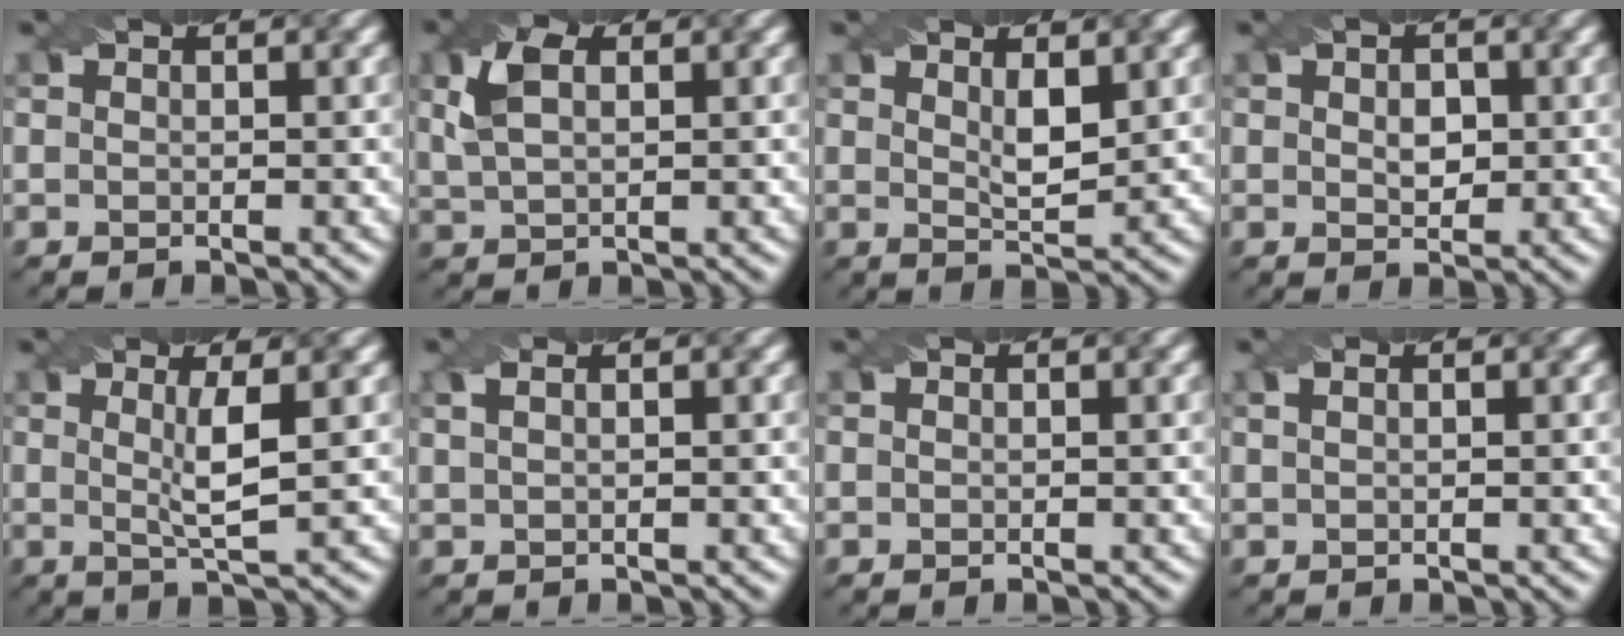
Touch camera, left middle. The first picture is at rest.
{"total": 4.0, "force": [1.4, 2.3, 3.0], "torque": [-0.073, 0.006, 0.028]}
{"total": 2.4, "force": [1.0, 0.7, 2.1], "torque": [-0.039, -0.005, 0.020]}
{"total": 2.1, "force": [0.2, 1.4, 1.5], "torque": [-0.025, -0.001, 0.005]}
{"total": 3.6, "force": [0.5, 0.5, 3.5], "torque": [-0.062, -0.006, 0.011]}
{"total": 2.2, "force": [1.1, 1.1, 1.5], "torque": [-0.019, 0.009, 0.006]}
{"total": 0.0}
{"total": 1.8, "force": [1.0, 0.9, 1.2], "torque": [-0.013, 0.006, 0.001]}